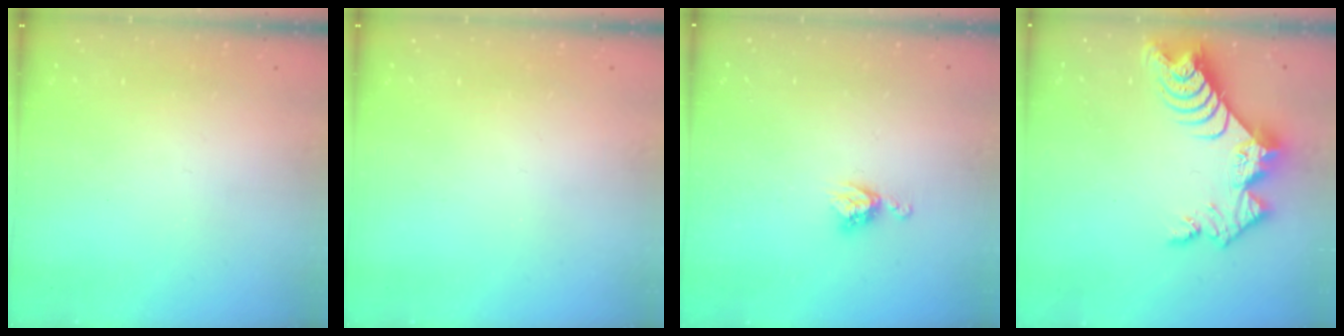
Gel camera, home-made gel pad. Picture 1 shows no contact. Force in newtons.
{"total": 0.0}
{"total": 5.7, "press": 5.7, "slide": 0.5}
{"total": 12.5, "press": 12.5, "slide": 1.2}